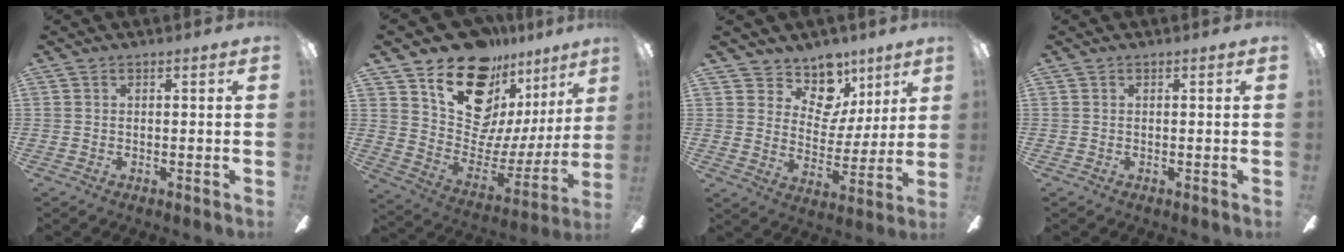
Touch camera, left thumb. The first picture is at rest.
{"total": 18.4, "force": [13.1, 10.4, 7.5], "torque": [-0.128, -0.110, 0.244]}
{"total": 11.6, "force": [8.3, 7.4, 3.5], "torque": [-0.063, -0.065, 0.160]}
{"total": 0.0}